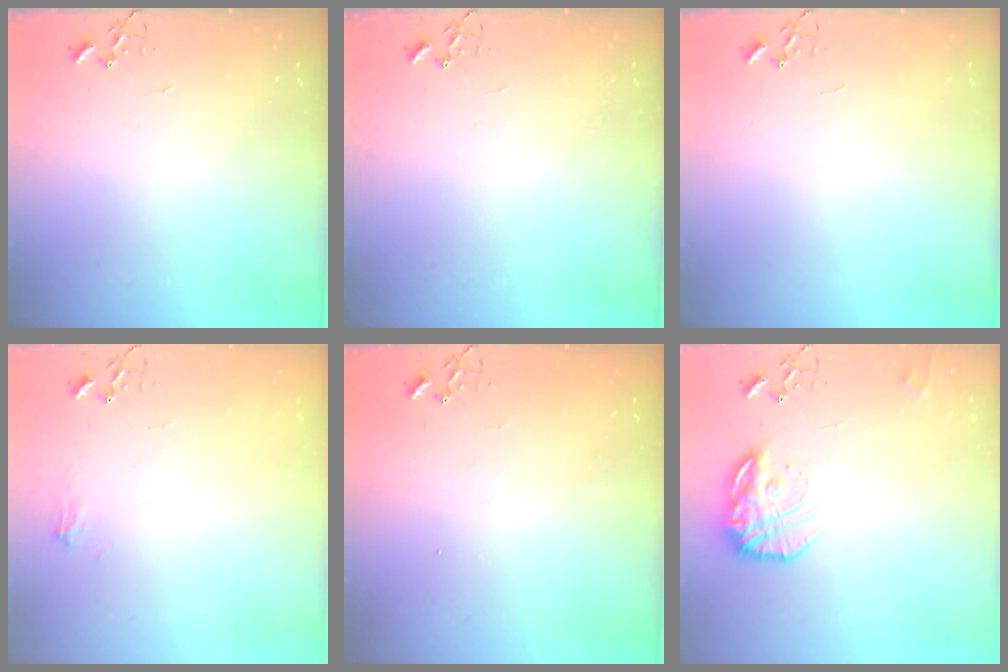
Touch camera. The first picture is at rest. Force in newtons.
{"total": 0.0}
{"total": 0.0}
{"total": 5.3, "press": 5.3, "slide": 0.6}
{"total": 1.3, "press": 1.2, "slide": 0.1}
{"total": 16.4, "press": 16.3, "slide": 1.3}